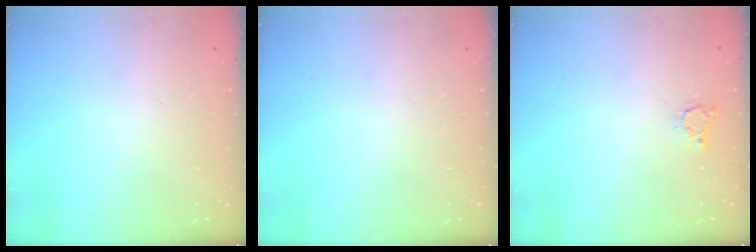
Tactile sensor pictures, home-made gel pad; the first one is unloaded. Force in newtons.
{"total": 0.0}
{"total": 2.5, "press": 2.5, "slide": 0.3}